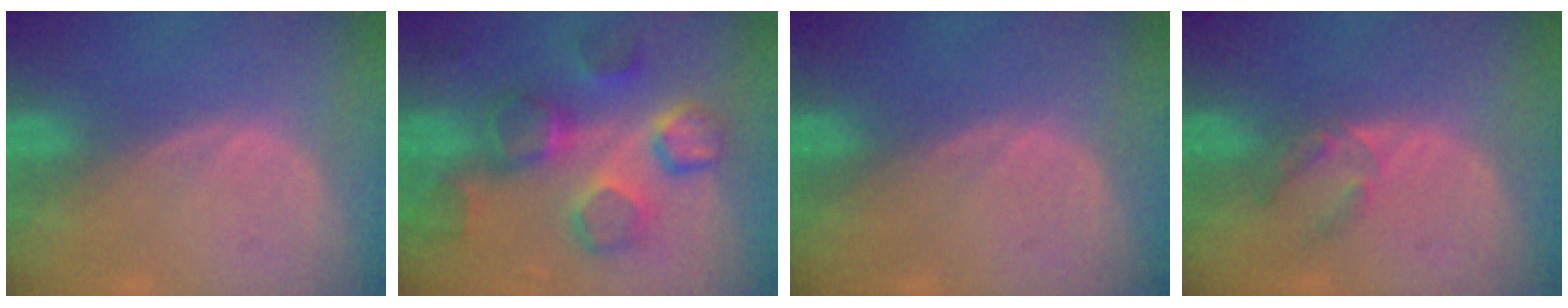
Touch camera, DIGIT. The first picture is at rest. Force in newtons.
{"total": 9.2, "press": 9.1, "slide": 0.4}
{"total": 0.0}
{"total": 2.9, "press": 2.7, "slide": 1.0}